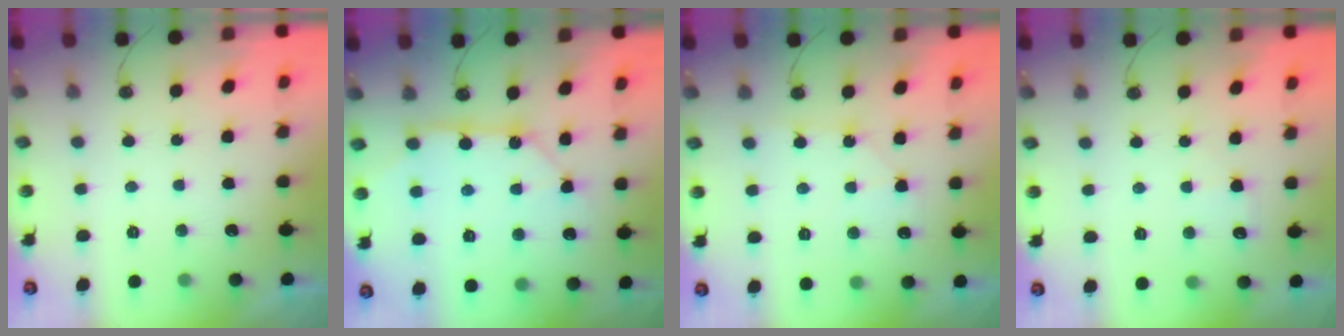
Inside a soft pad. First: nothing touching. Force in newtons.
{"total": 12.6, "press": 12.5, "slide": 1.1}
{"total": 6.0, "press": 6.0, "slide": 0.8}
{"total": 3.9, "press": 3.9, "slide": 0.4}